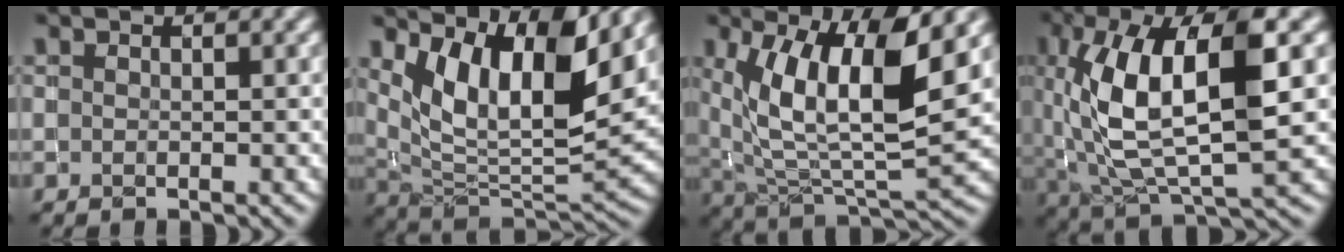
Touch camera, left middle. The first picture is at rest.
{"total": 10.3, "force": [5.1, 3.5, 8.3], "torque": [-0.144, -0.013, 0.098]}
{"total": 11.0, "force": [4.4, 3.6, 9.3], "torque": [-0.155, -0.007, 0.081]}
{"total": 11.4, "force": [1.6, 4.6, 10.3], "torque": [-0.196, 0.005, 0.029]}